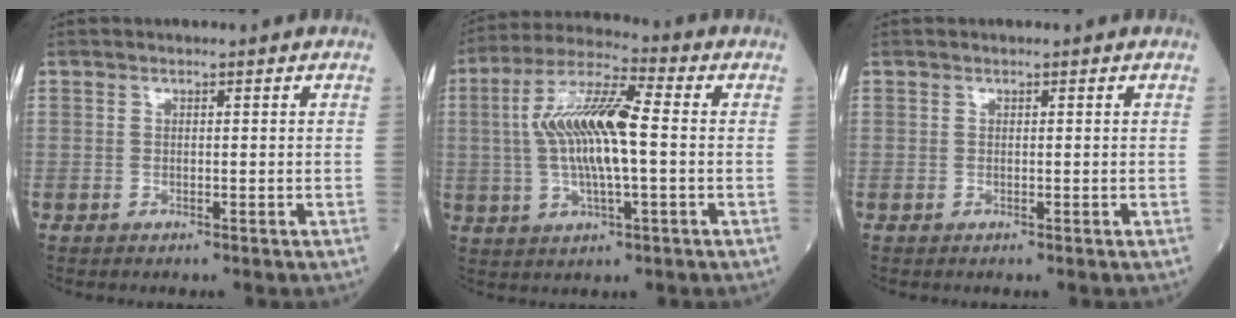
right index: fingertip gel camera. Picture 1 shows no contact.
{"total": 12.9, "force": [0.4, 2.6, 12.6], "torque": [-0.253, 0.016, 0.004]}
{"total": 0.0}